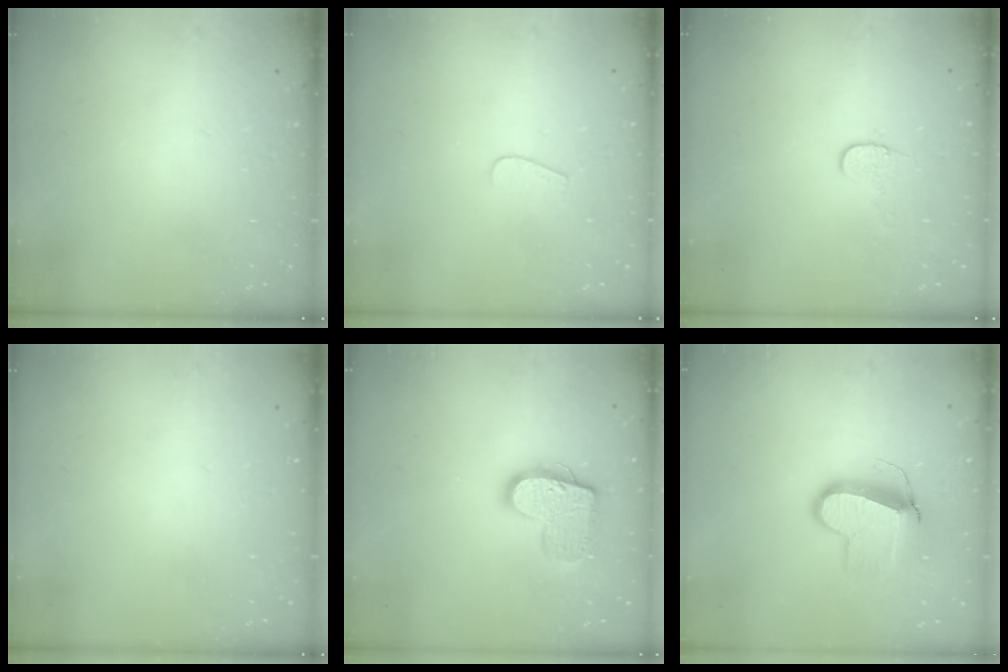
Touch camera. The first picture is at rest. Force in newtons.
{"total": 3.4, "press": 3.4, "slide": 0.3}
{"total": 5.7, "press": 5.7, "slide": 0.5}
{"total": 0.0}
{"total": 14.3, "press": 14.3, "slide": 0.8}
{"total": 11.5, "press": 11.4, "slide": 1.3}